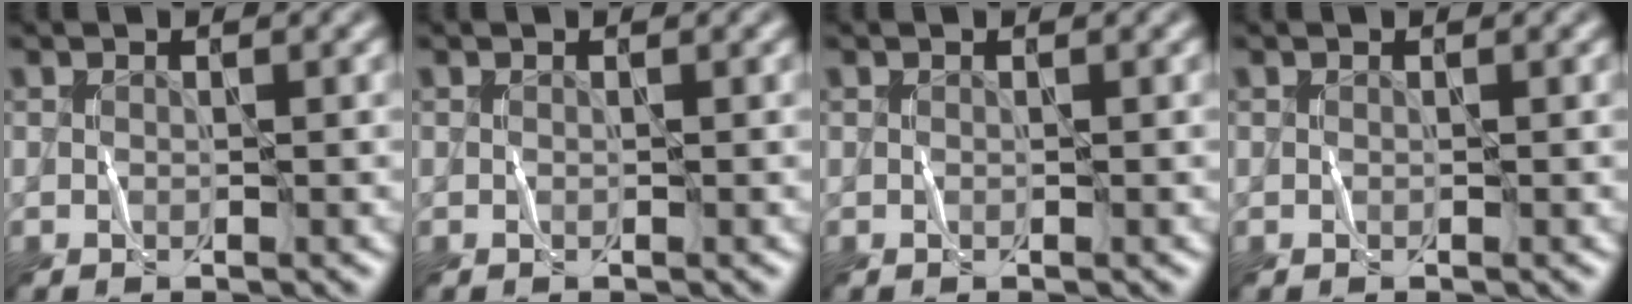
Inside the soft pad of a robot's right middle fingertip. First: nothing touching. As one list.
[{"total": 0.0}, {"total": 0.0}, {"total": 0.0}]